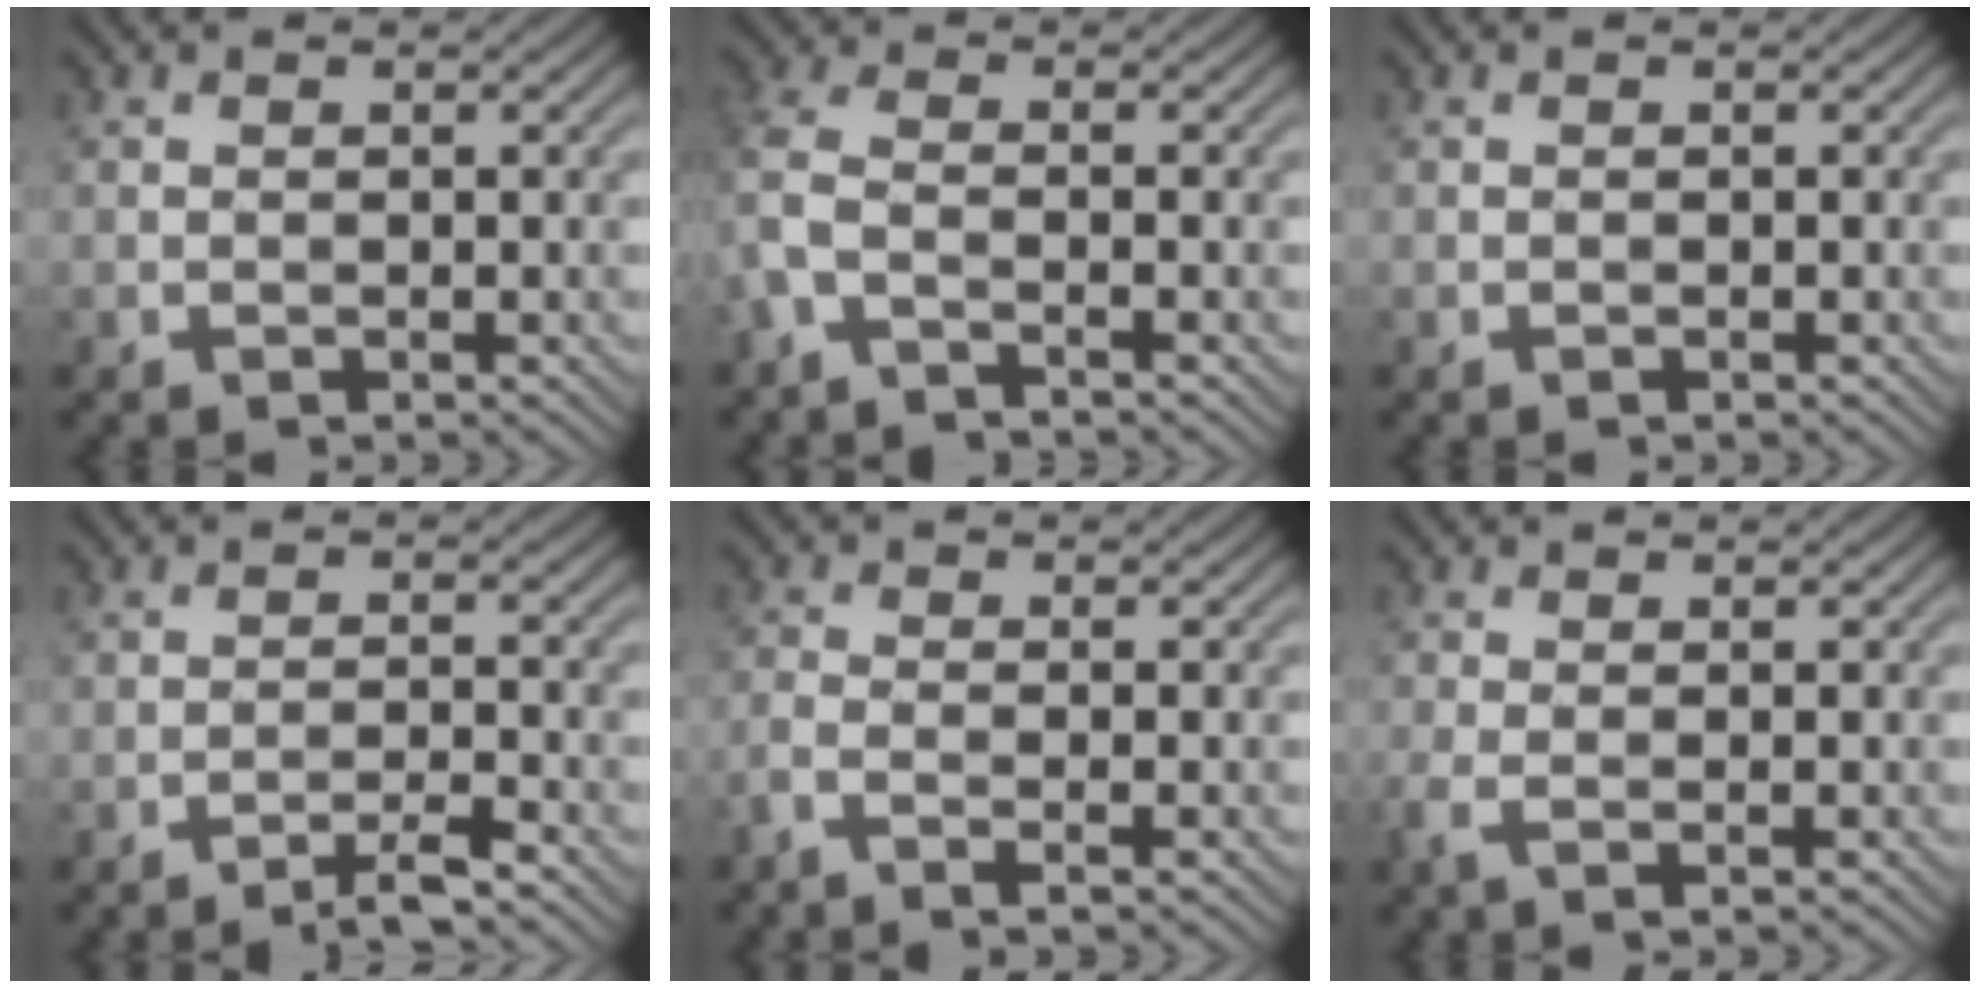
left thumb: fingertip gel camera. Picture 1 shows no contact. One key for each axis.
{"total": 3.5, "fx": -1.8, "fy": 1.1, "fz": 2.8, "tx": -0.075, "ty": -0.001, "tz": -0.053}
{"total": 0.0}
{"total": 3.2, "fx": -2.5, "fy": 0.1, "fz": 2.1, "tx": -0.034, "ty": 0.009, "tz": -0.050}
{"total": 2.7, "fx": -1.7, "fy": 0.4, "fz": 2.1, "tx": -0.050, "ty": -0.004, "tz": -0.047}
{"total": 1.9, "fx": -0.6, "fy": 0.4, "fz": 1.8, "tx": -0.051, "ty": -0.003, "tz": -0.020}